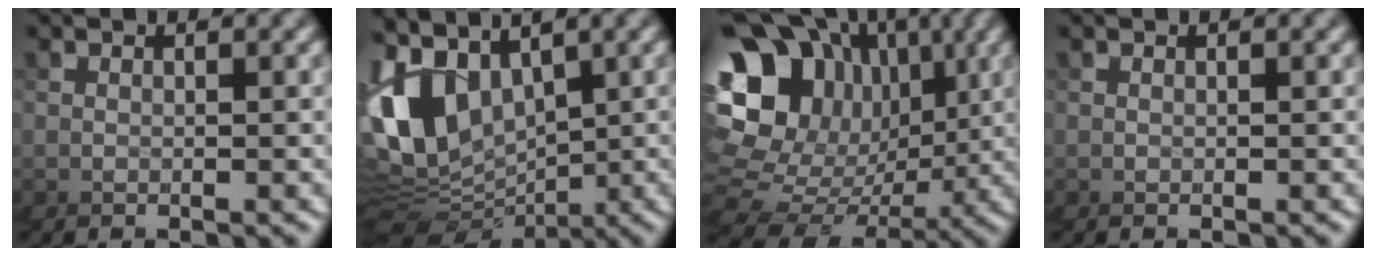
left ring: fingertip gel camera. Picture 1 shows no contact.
{"total": 5.7, "force": [0.9, 4.3, 3.7], "torque": [-0.105, 0.015, 0.005]}
{"total": 14.6, "force": [2.9, 11.5, 8.5], "torque": [-0.173, 0.008, 0.027]}
{"total": 0.0}